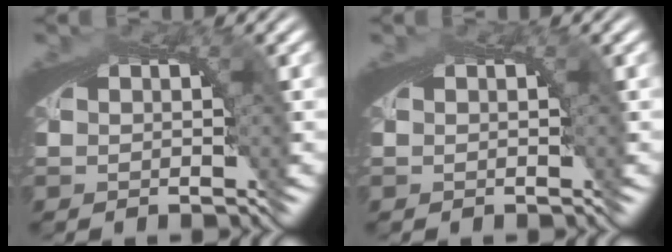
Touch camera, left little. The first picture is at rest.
{"total": 0.0}